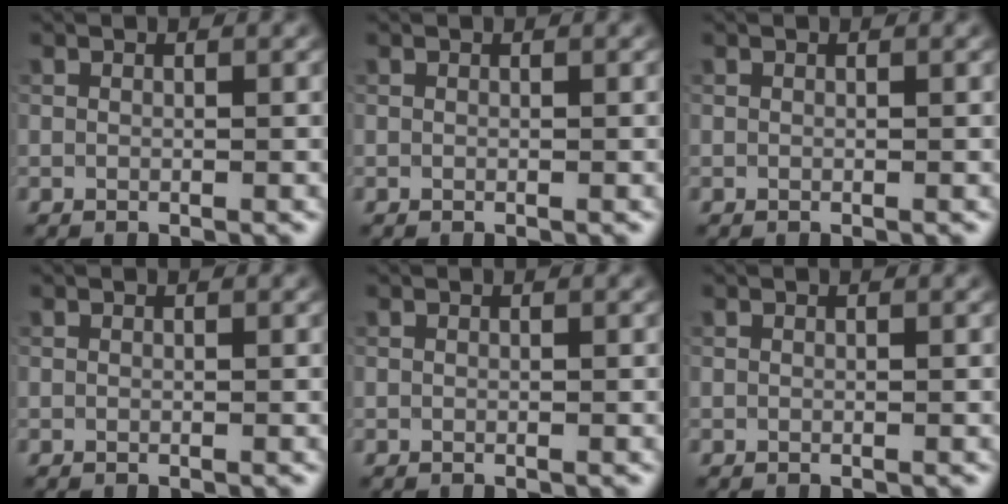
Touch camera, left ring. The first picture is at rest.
{"total": 0.0}
{"total": 0.0}
{"total": 0.0}
{"total": 0.0}
{"total": 0.0}